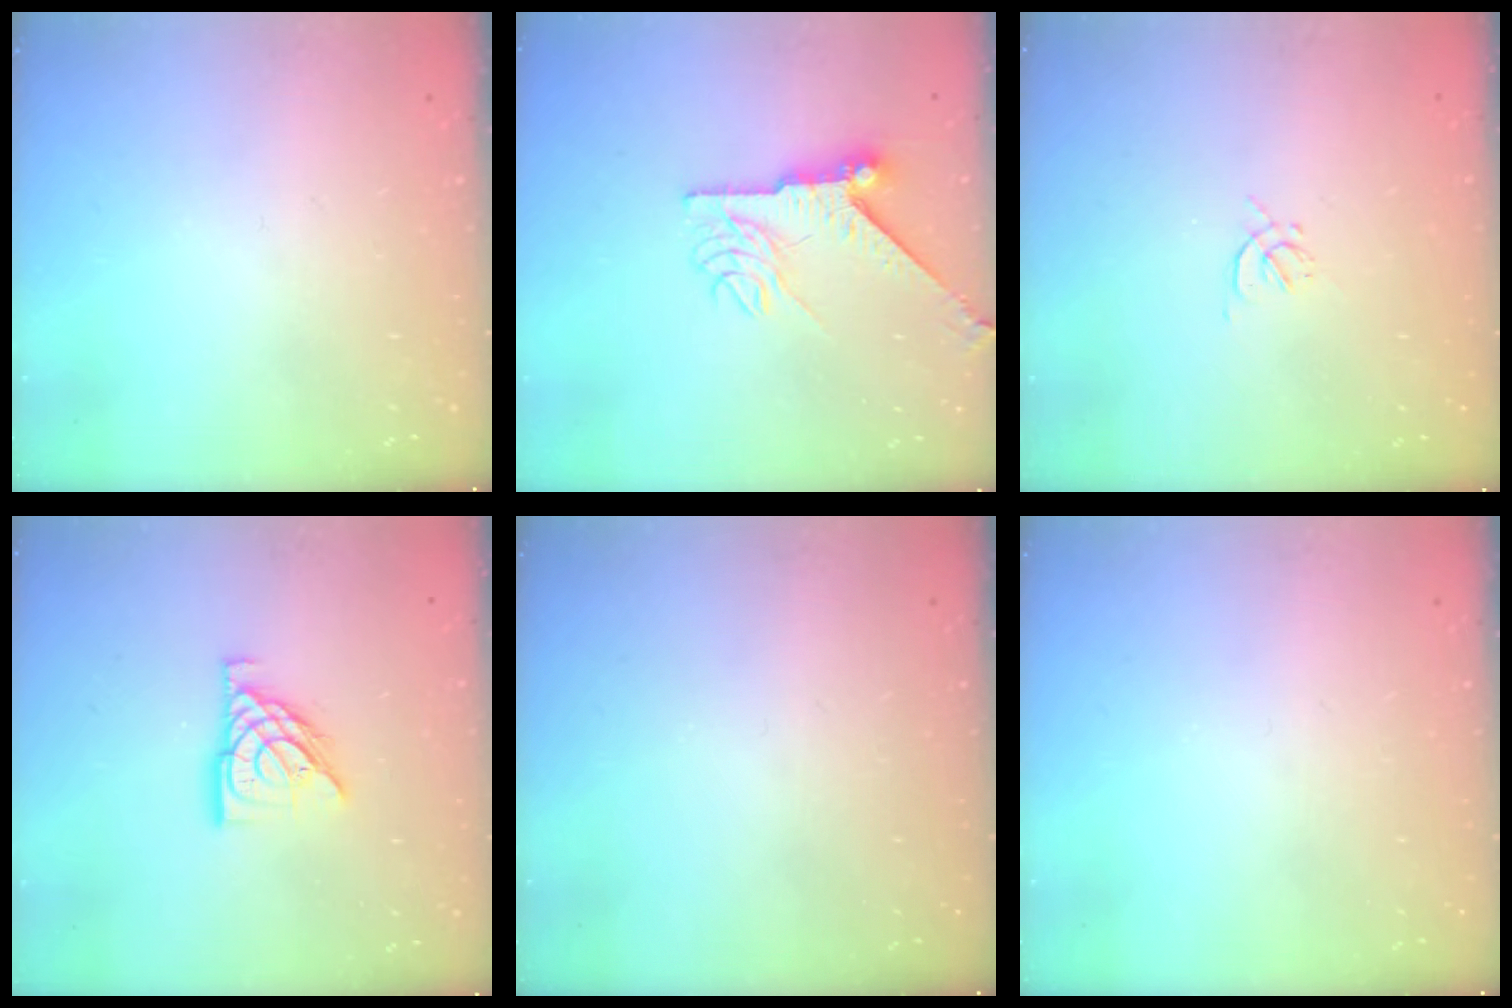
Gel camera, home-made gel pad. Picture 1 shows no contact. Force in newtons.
{"total": 9.0, "press": 9.0, "slide": 0.6}
{"total": 1.2, "press": 1.2, "slide": 0.4}
{"total": 11.0, "press": 10.9, "slide": 1.3}
{"total": 0.0}
{"total": 0.0}